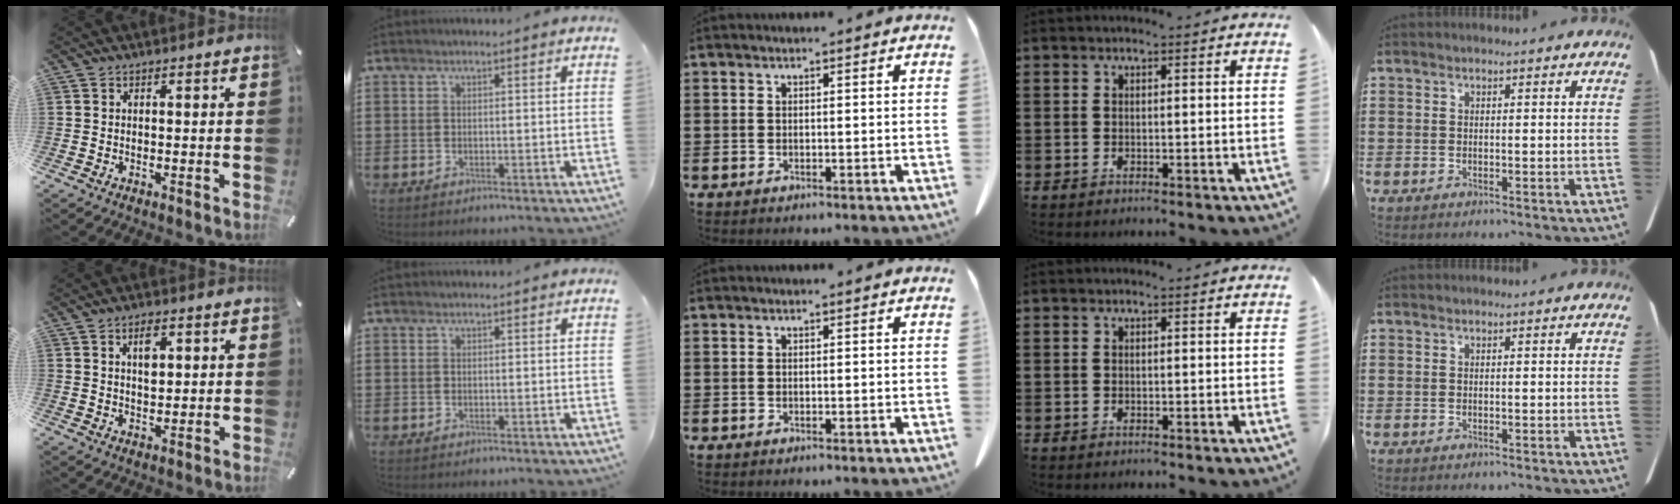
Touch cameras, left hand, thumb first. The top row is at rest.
{"thumb": {"total": 4.6, "force": [1.7, 2.5, 3.4], "torque": [-0.051, -0.003, 0.022]}}